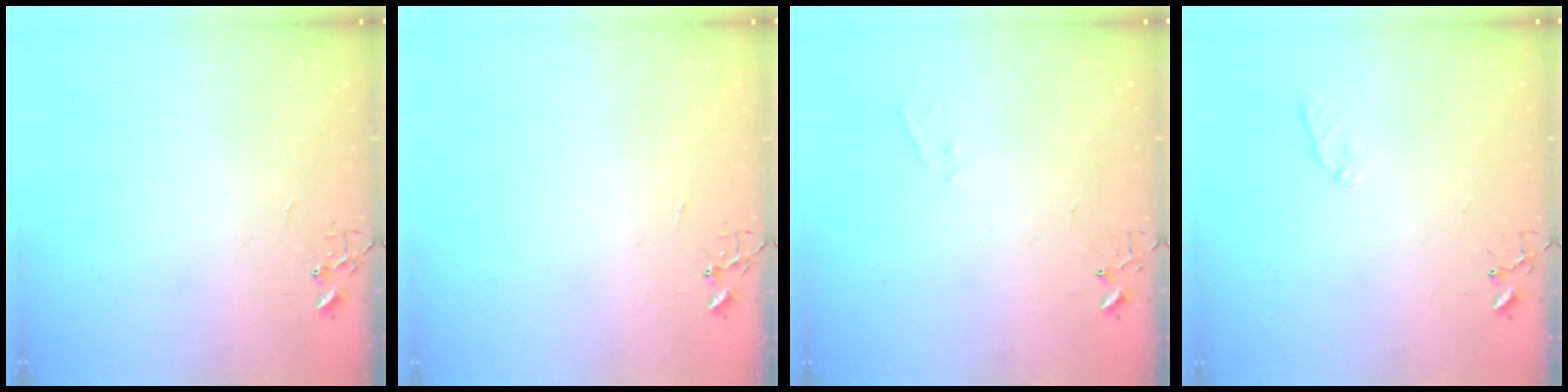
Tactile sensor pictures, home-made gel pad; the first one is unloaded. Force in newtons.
{"total": 0.0}
{"total": 4.2, "press": 4.1, "slide": 0.6}
{"total": 5.7, "press": 5.7, "slide": 0.6}